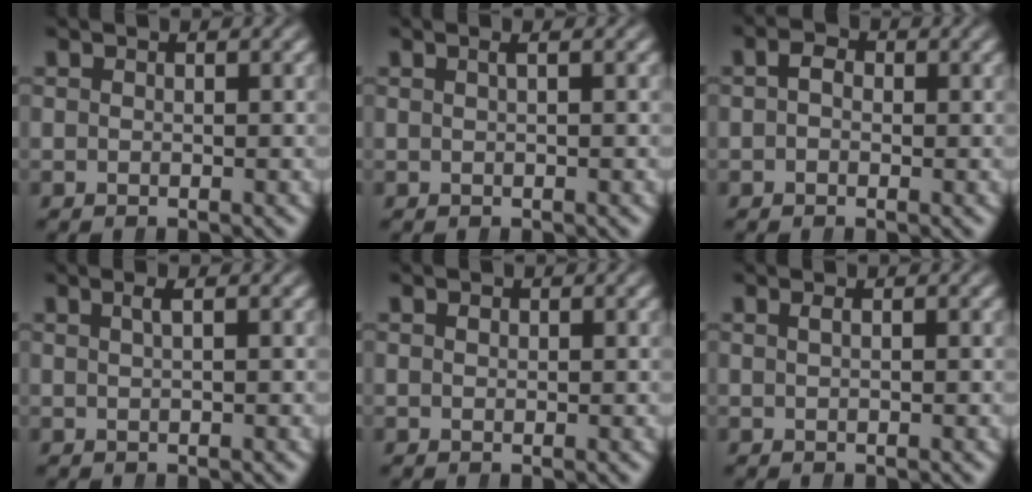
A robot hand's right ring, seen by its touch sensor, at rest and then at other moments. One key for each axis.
{"total": 0.9, "fx": 0.3, "fy": -0.2, "fz": 0.9, "tx": -0.007, "ty": 0.010, "tz": 0.004}
{"total": 1.9, "fx": -0.1, "fy": 1.5, "fz": 1.1, "tx": -0.017, "ty": 0.005, "tz": -0.005}
{"total": 1.3, "fx": 0.5, "fy": -0.2, "fz": 1.2, "tx": -0.012, "ty": 0.011, "tz": 0.008}
{"total": 0.6, "fx": 0.3, "fy": 0.4, "fz": 0.4, "tx": 0.001, "ty": 0.004, "tz": 0.006}
{"total": 0.7, "fx": 0.2, "fy": -0.3, "fz": 0.6, "tx": -0.008, "ty": 0.006, "tz": 0.005}